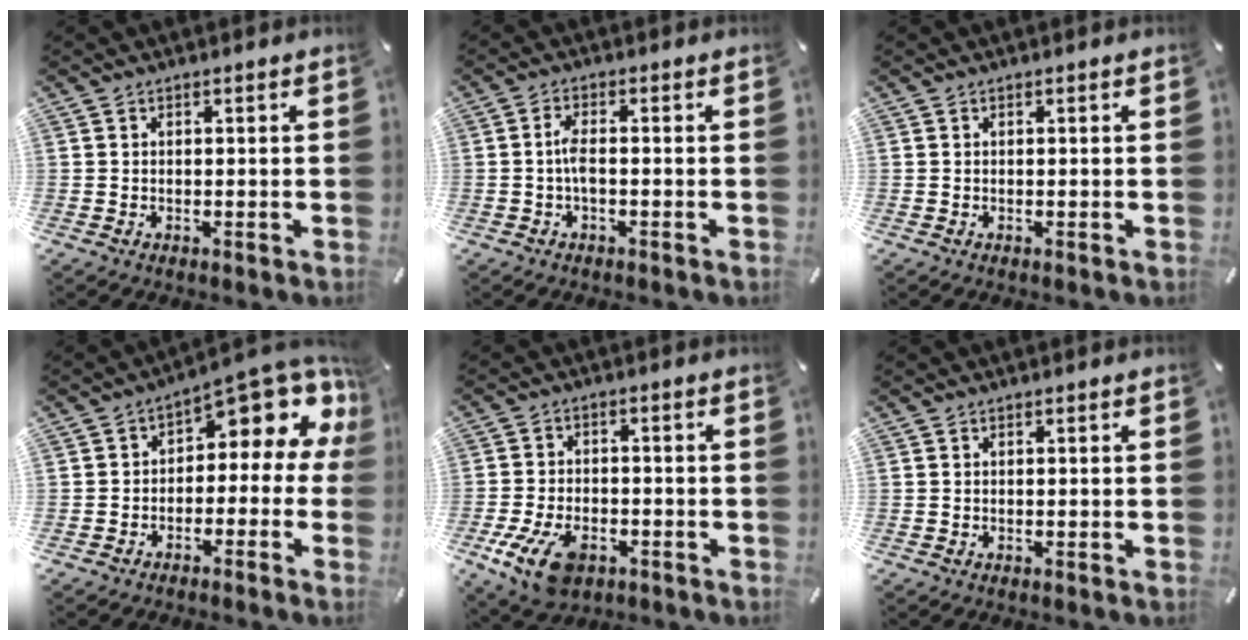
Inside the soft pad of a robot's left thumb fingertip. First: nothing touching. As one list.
[{"total": 3.7, "force": [-0.7, 1.2, 3.4], "torque": [-0.070, 0.003, -0.015]}, {"total": 0.0}, {"total": 9.7, "force": [6.0, 4.2, 6.4], "torque": [-0.090, -0.058, 0.100]}, {"total": 10.7, "force": [-5.0, 6.5, 6.8], "torque": [-0.143, 0.010, -0.091]}, {"total": 0.0}]